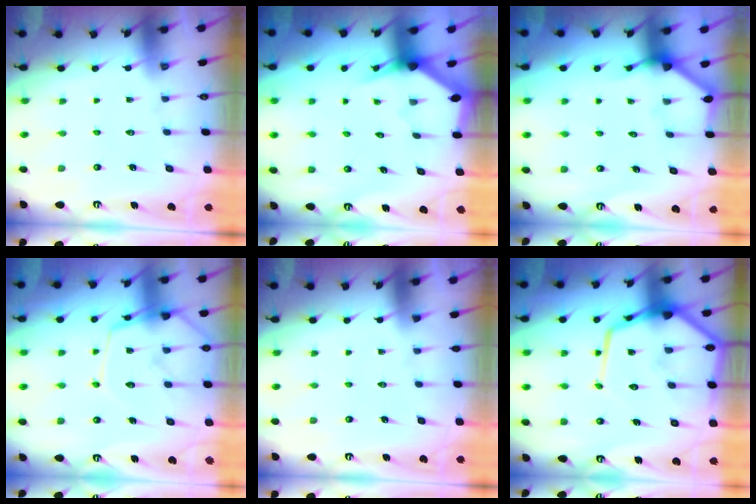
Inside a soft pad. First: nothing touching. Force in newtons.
{"total": 3.1, "press": 3.1, "slide": 0.0}
{"total": 2.5, "press": 2.5, "slide": 0.2}
{"total": 12.5, "press": 12.4, "slide": 1.0}
{"total": 0.0}
{"total": 19.0, "press": 18.9, "slide": 1.8}